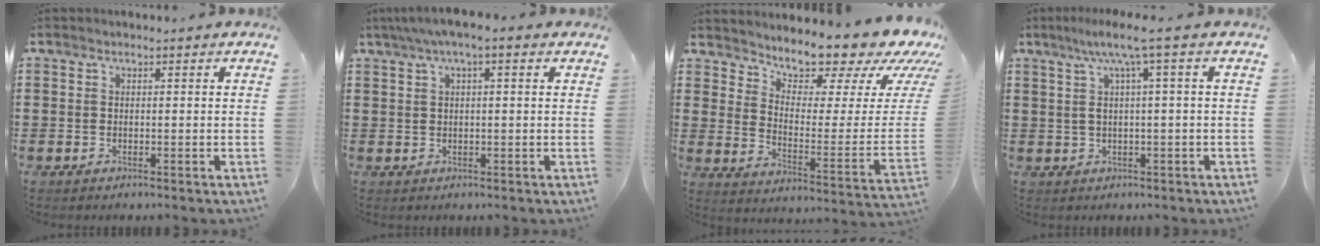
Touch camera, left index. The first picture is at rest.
{"total": 3.0, "force": [1.0, 0.3, 2.8], "torque": [-0.052, 0.002, 0.016]}
{"total": 8.9, "force": [8.3, 2.2, 2.3], "torque": [-0.046, -0.080, 0.136]}
{"total": 5.5, "force": [1.4, -0.3, 5.3], "torque": [-0.113, -0.003, 0.014]}